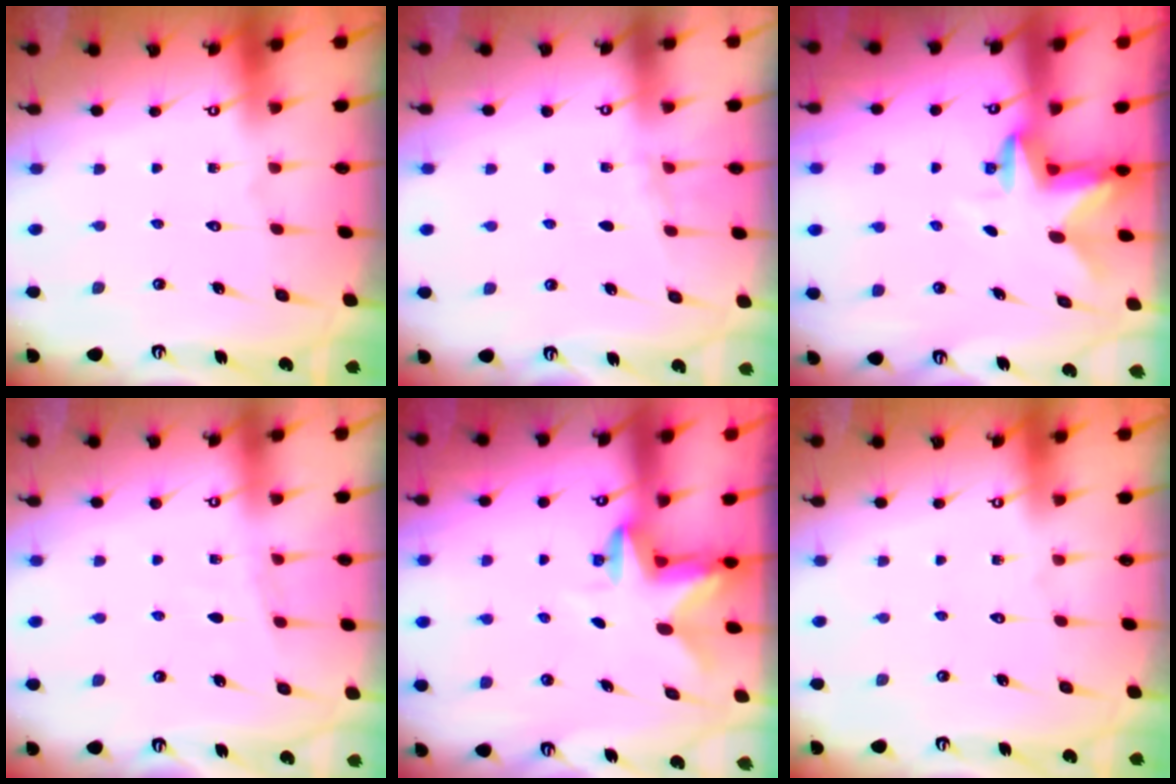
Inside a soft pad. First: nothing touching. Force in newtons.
{"total": 3.7, "press": 3.4, "slide": 1.3}
{"total": 2.8, "press": 2.7, "slide": 0.6}
{"total": 2.5, "press": 2.4, "slide": 0.4}
{"total": 2.7, "press": 2.7, "slide": 0.5}
{"total": 0.0}